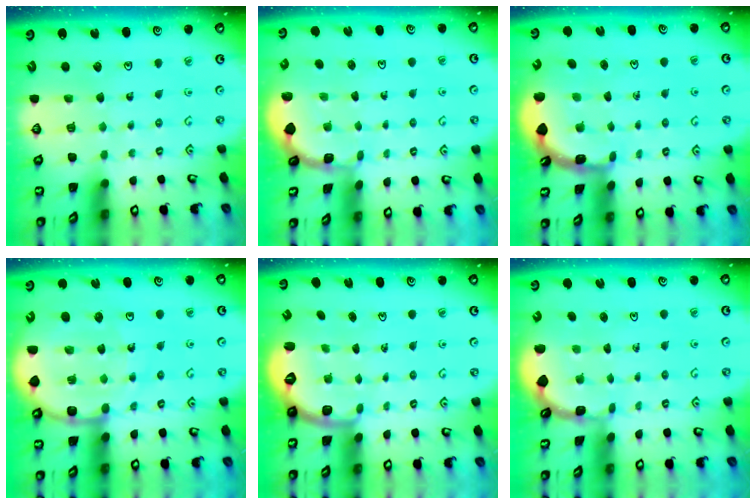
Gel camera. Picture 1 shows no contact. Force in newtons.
{"total": 2.6, "press": 2.6, "slide": 0.3}
{"total": 2.8, "press": 2.8, "slide": 0.2}
{"total": 12.4, "press": 12.1, "slide": 2.4}
{"total": 2.7, "press": 1.7, "slide": 2.1}
{"total": 1.5, "press": 1.5, "slide": 0.1}